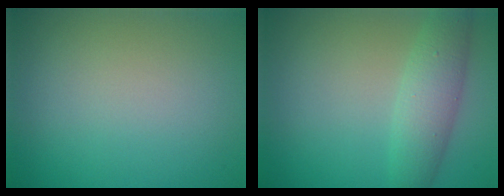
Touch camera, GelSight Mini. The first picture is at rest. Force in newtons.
{"total": 3.8, "press": 3.8, "slide": 0.2}